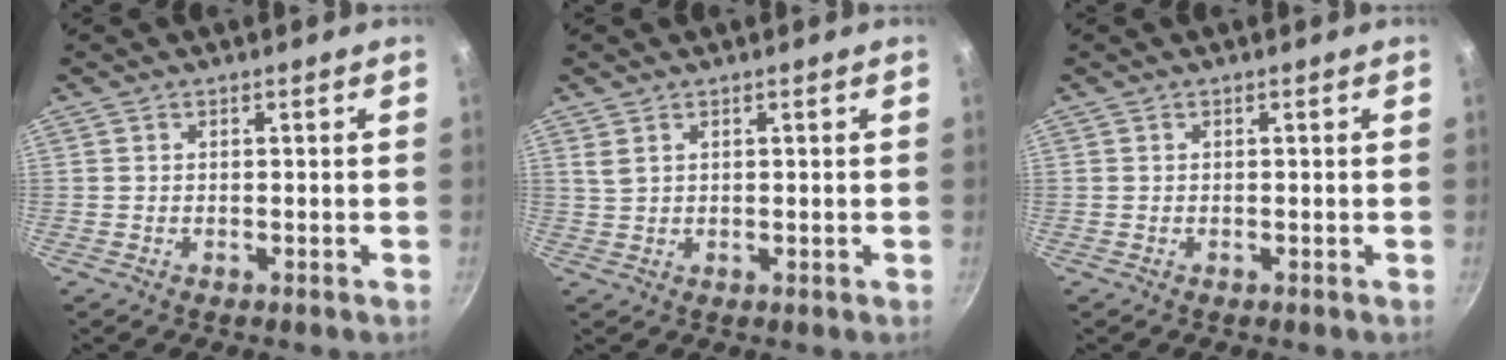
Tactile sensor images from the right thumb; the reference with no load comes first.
{"total": 1.9, "force": [1.1, 1.0, 1.2], "torque": [-0.022, 0.000, 0.027]}
{"total": 0.0}